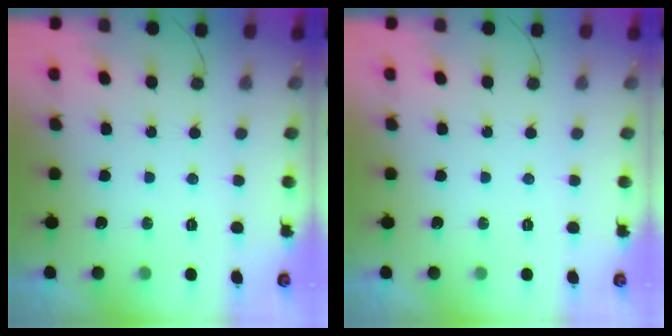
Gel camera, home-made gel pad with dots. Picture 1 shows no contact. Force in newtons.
{"total": 0.0}